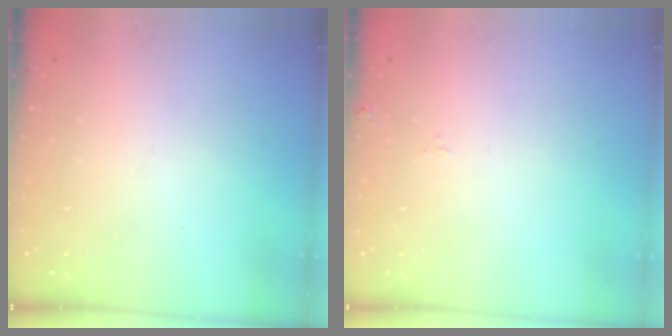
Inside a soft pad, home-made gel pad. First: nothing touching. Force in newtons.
{"total": 1.2, "press": 1.2, "slide": 0.4}